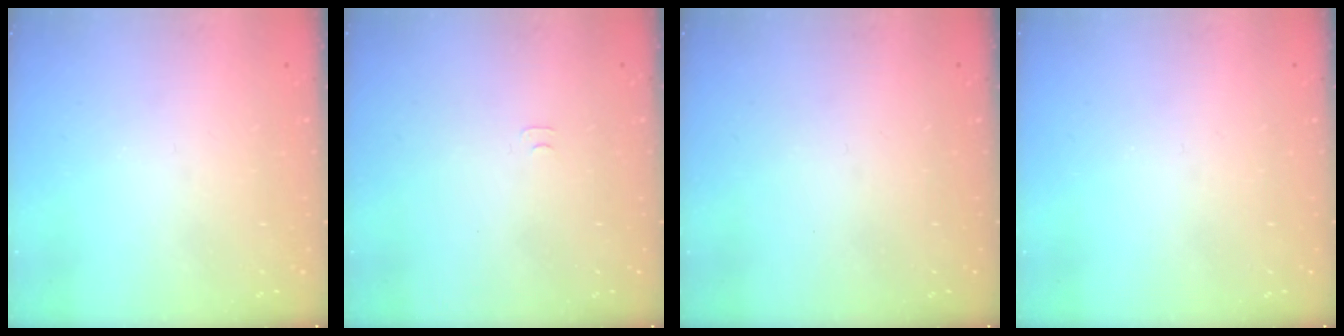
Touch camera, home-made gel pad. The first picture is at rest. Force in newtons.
{"total": 3.7, "press": 3.7, "slide": 0.4}
{"total": 0.0}
{"total": 0.0}